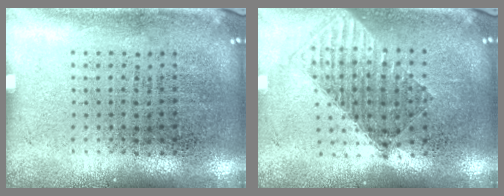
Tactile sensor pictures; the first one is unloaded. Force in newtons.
{"total": 1.5, "press": 1.3, "slide": 0.7}